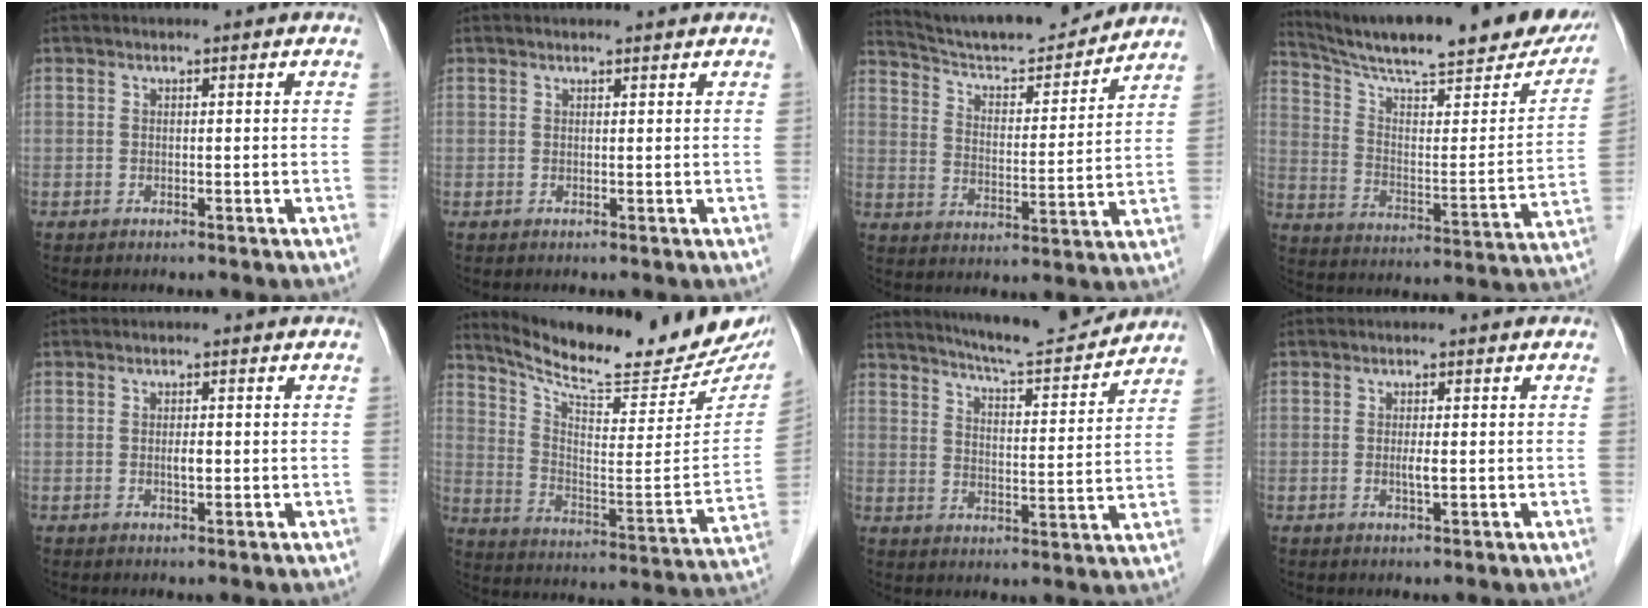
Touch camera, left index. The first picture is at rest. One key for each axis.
{"total": 1.5, "fx": 1.5, "fy": 0.0, "fz": 0.2, "tx": -0.008, "ty": 0.004, "tz": 0.021}
{"total": 16.6, "fx": 15.7, "fy": 1.5, "fz": 5.1, "tx": -0.088, "ty": -0.005, "tz": 0.243}
{"total": 27.8, "fx": 23.5, "fy": 4.2, "fz": 14.3, "tx": -0.224, "ty": -0.041, "tz": 0.321}
{"total": 1.2, "fx": 0.0, "fy": 0.4, "fz": 1.1, "tx": -0.021, "ty": -0.001, "tz": 0.001}
{"total": 22.1, "fx": 20.2, "fy": 2.2, "fz": 8.7, "tx": -0.148, "ty": -0.076, "tz": 0.287}
{"total": 13.9, "fx": 13.2, "fy": 0.6, "fz": 4.5, "tx": -0.074, "ty": -0.005, "tz": 0.187}
{"total": 1.4, "fx": 0.0, "fy": 0.1, "fz": 1.4, "tx": -0.028, "ty": -0.001, "tz": 0.000}